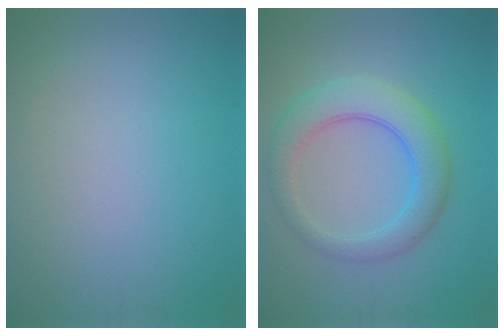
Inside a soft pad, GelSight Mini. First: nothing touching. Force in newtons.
{"total": 5.1, "press": 5.1, "slide": 0.3}